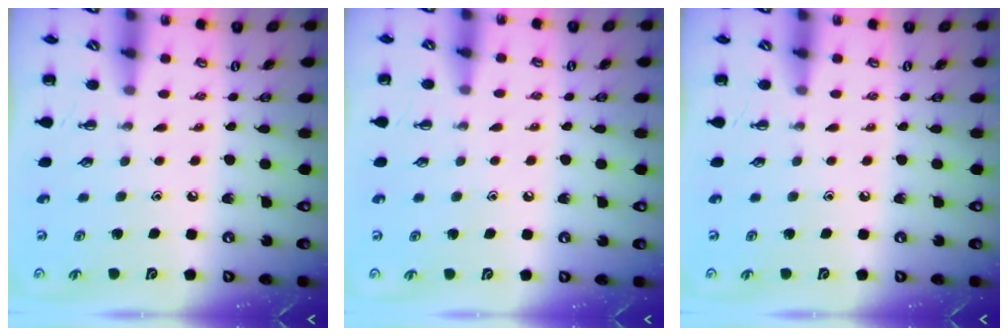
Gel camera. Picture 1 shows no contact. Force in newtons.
{"total": 3.5, "press": 3.3, "slide": 1.2}
{"total": 0.0}